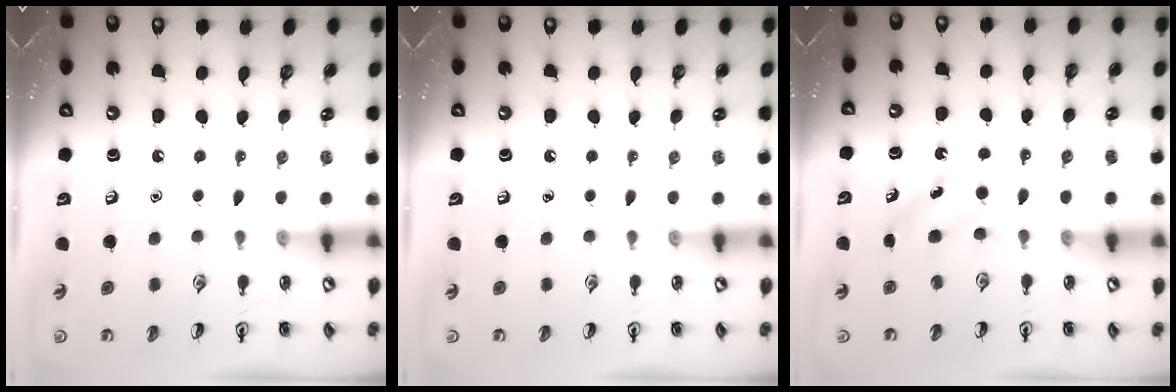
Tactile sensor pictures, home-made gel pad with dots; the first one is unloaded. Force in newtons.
{"total": 0.0}
{"total": 4.4, "press": 4.1, "slide": 1.4}